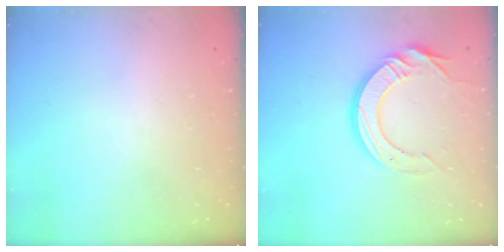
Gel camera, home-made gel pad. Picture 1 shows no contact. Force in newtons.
{"total": 14.2, "press": 14.1, "slide": 1.5}